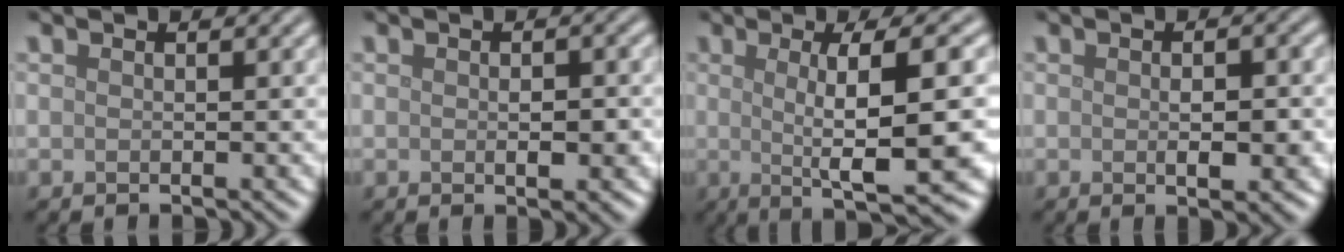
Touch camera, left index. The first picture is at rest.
{"total": 2.4, "force": [-0.3, 1.0, 2.2], "torque": [-0.032, -0.004, -0.001]}
{"total": 9.8, "force": [-0.1, 2.0, 9.6], "torque": [-0.123, 0.009, -0.001]}
{"total": 3.1, "force": [-0.2, 1.1, 2.9], "torque": [-0.043, -0.003, 0.000]}